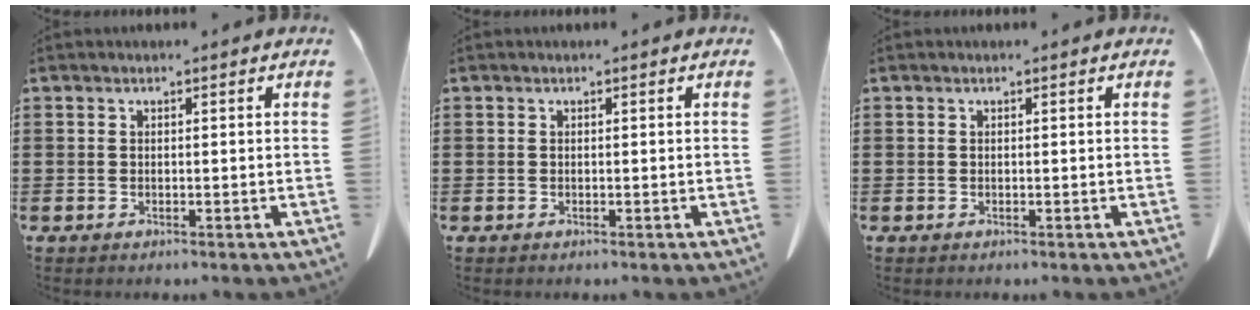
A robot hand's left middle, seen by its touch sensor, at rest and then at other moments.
{"total": 0.0}
{"total": 0.0}